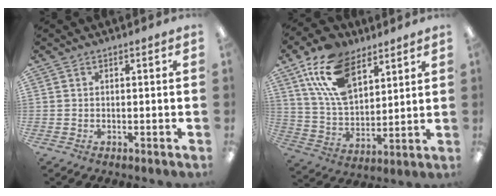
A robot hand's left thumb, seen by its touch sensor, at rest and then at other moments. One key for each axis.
{"total": 17.5, "fx": 10.1, "fy": 9.8, "fz": 10.4, "tx": -0.220, "ty": -0.027, "tz": 0.187}